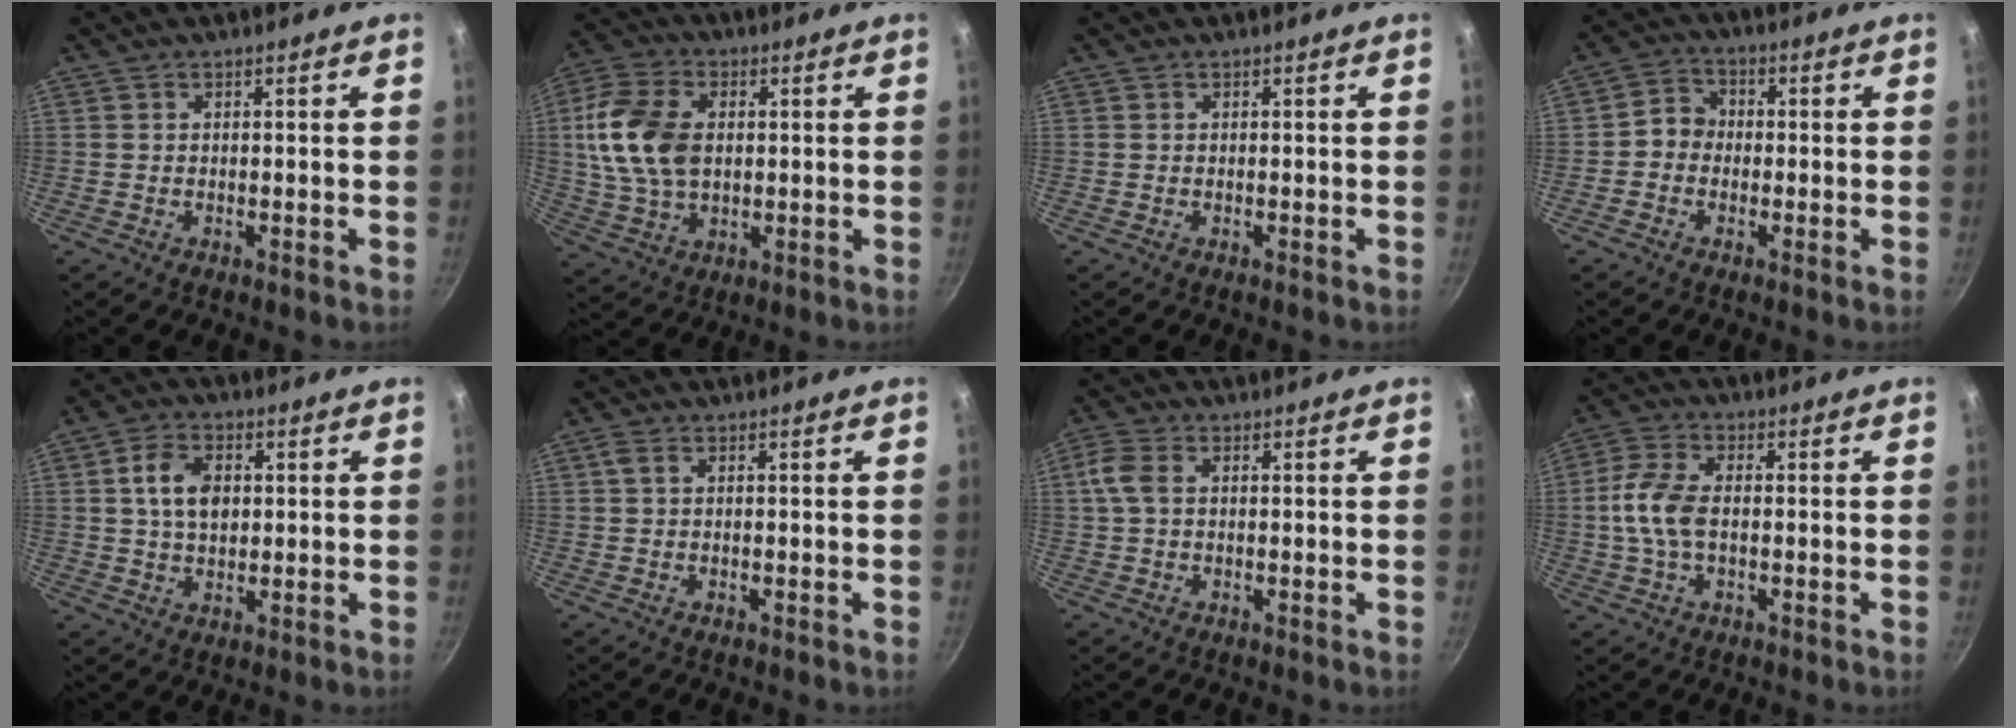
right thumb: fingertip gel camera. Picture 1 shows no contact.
{"total": 14.5, "force": [1.7, 9.6, 10.8], "torque": [-0.202, 0.006, 0.028]}
{"total": 0.0}
{"total": 4.6, "force": [-0.6, 4.1, 2.1], "torque": [-0.010, 0.014, -0.025]}
{"total": 7.7, "force": [1.3, 5.2, 5.5], "torque": [-0.085, 0.003, 0.021]}
{"total": 1.4, "force": [0.2, 0.8, 1.2], "torque": [-0.026, 0.004, 0.001]}
{"total": 4.4, "force": [0.6, 2.7, 3.4], "torque": [-0.081, 0.012, 0.008]}
{"total": 8.0, "force": [-0.6, 4.5, 6.6], "torque": [-0.136, 0.019, -0.020]}